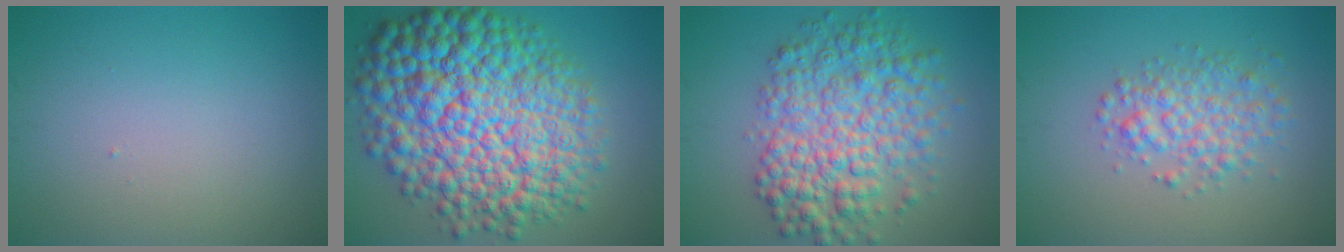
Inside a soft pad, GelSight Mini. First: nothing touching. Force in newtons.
{"total": 16.5, "press": 16.5, "slide": 0.2}
{"total": 8.1, "press": 8.1, "slide": 0.1}
{"total": 3.6, "press": 3.6, "slide": 0.1}